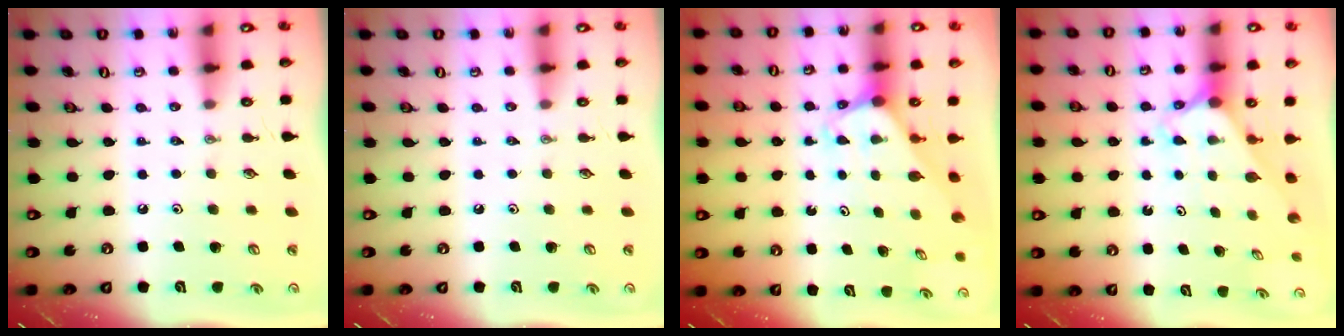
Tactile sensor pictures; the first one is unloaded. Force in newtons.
{"total": 0.0}
{"total": 1.9, "press": 1.9, "slide": 0.1}
{"total": 2.4, "press": 2.4, "slide": 0.2}